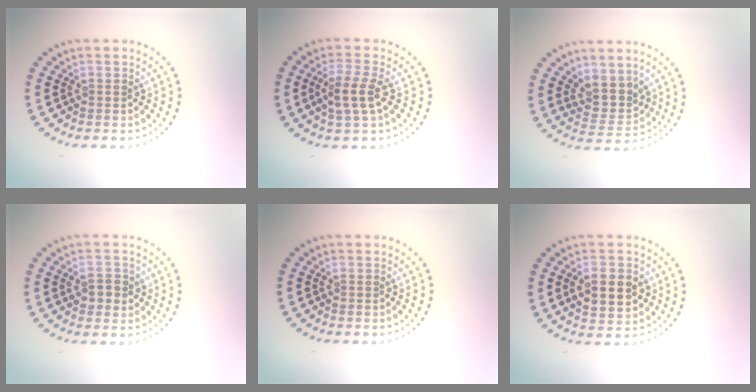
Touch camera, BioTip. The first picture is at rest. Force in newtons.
{"total": 2.8, "press": 2.6, "slide": 1.1}
{"total": 2.9, "press": 2.4, "slide": 1.7}
{"total": 2.2, "press": 2.2, "slide": 0.3}
{"total": 0.0}
{"total": 4.3, "press": 4.3, "slide": 0.1}